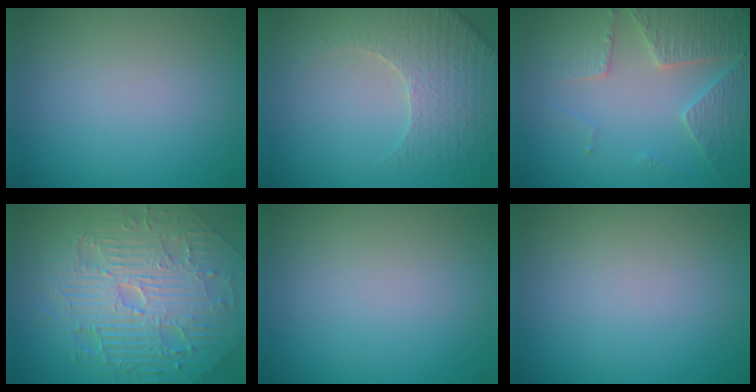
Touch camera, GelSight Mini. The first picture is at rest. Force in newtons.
{"total": 4.5, "press": 3.9, "slide": 2.4}
{"total": 4.0, "press": 3.9, "slide": 0.7}
{"total": 11.0, "press": 7.1, "slide": 8.4}
{"total": 0.0}
{"total": 0.0}